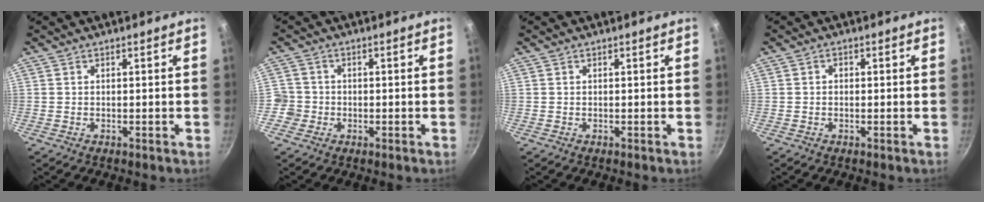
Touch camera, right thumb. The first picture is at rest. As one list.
[{"total": 4.1, "force": [-1.4, 3.7, 0.8], "torque": [0.005, 0.020, -0.029]}, {"total": 0.0}, {"total": 1.1, "force": [-0.1, 1.0, 0.6], "torque": [-0.008, 0.006, -0.004]}]